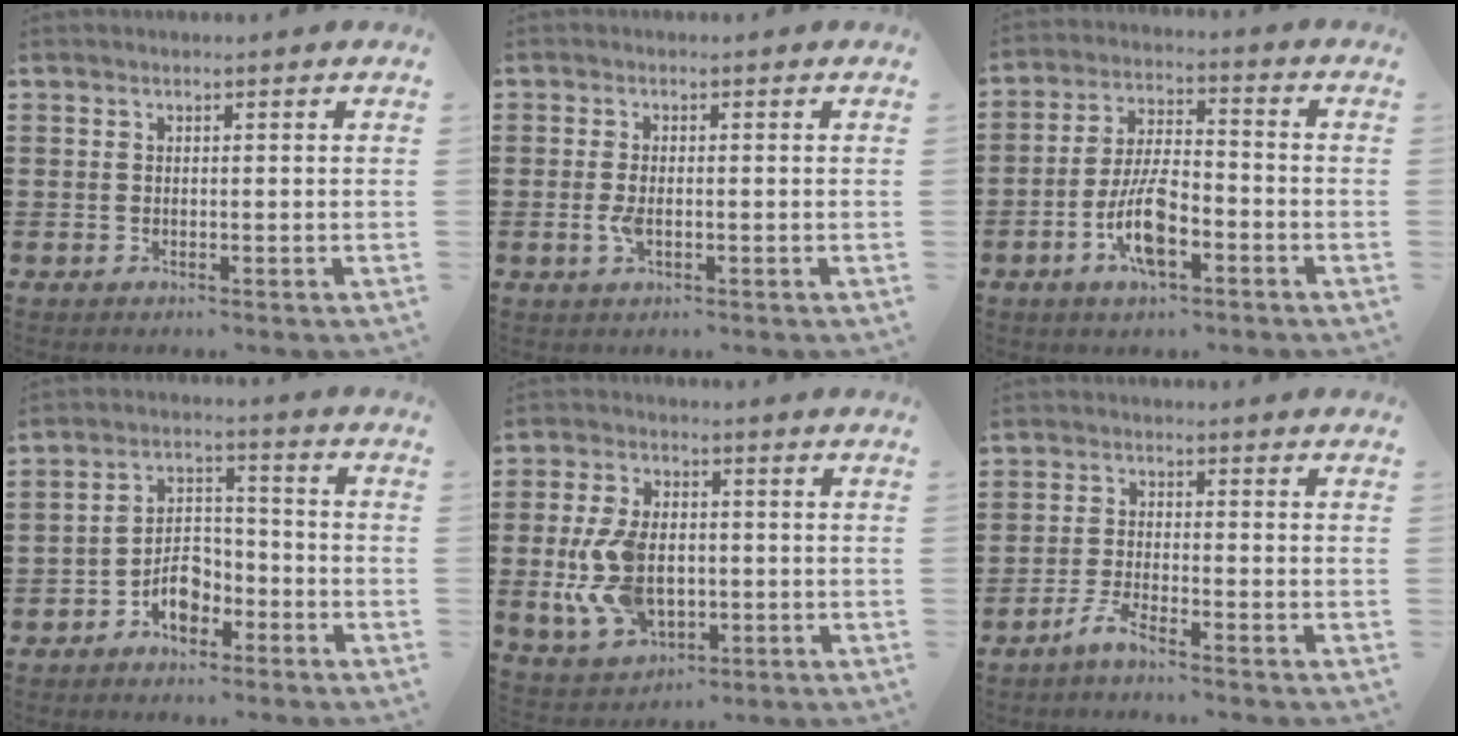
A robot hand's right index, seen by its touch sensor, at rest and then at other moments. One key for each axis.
{"total": 2.6, "fx": -0.5, "fy": 1.0, "fz": 2.3, "tx": -0.057, "ty": -0.007, "tz": -0.013}
{"total": 9.3, "fx": -3.8, "fy": 3.5, "fz": 7.8, "tx": -0.166, "ty": -0.002, "tz": -0.071}
{"total": 5.8, "fx": -3.4, "fy": 3.6, "fz": 3.0, "tx": -0.059, "ty": 0.013, "tz": -0.064}
{"total": 10.7, "fx": -1.2, "fy": 6.9, "fz": 8.2, "tx": -0.190, "ty": 0.007, "tz": -0.022}
{"total": 2.8, "fx": -2.4, "fy": 0.0, "fz": 1.4, "tx": -0.039, "ty": 0.000, "tz": -0.051}